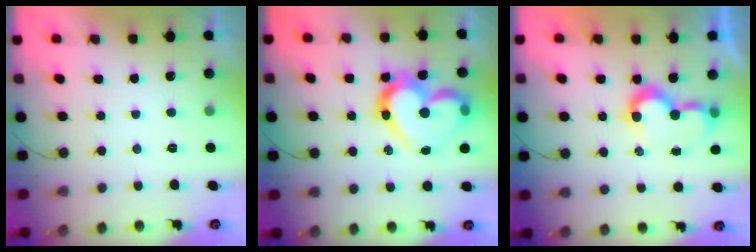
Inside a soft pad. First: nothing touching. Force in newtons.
{"total": 18.1, "press": 18.0, "slide": 1.8}
{"total": 7.7, "press": 7.7, "slide": 0.7}